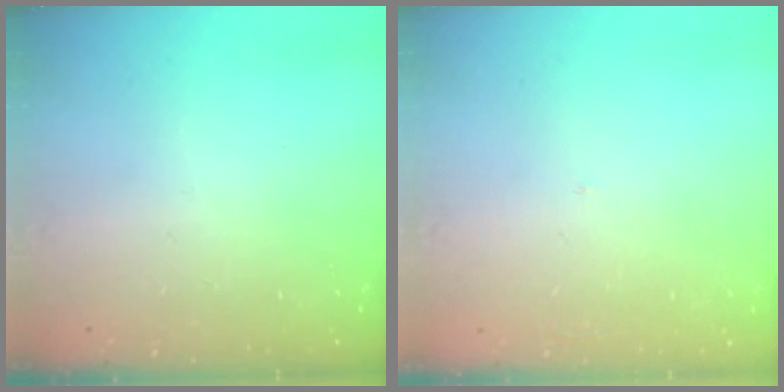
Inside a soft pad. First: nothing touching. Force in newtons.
{"total": 1.7, "press": 1.6, "slide": 0.1}